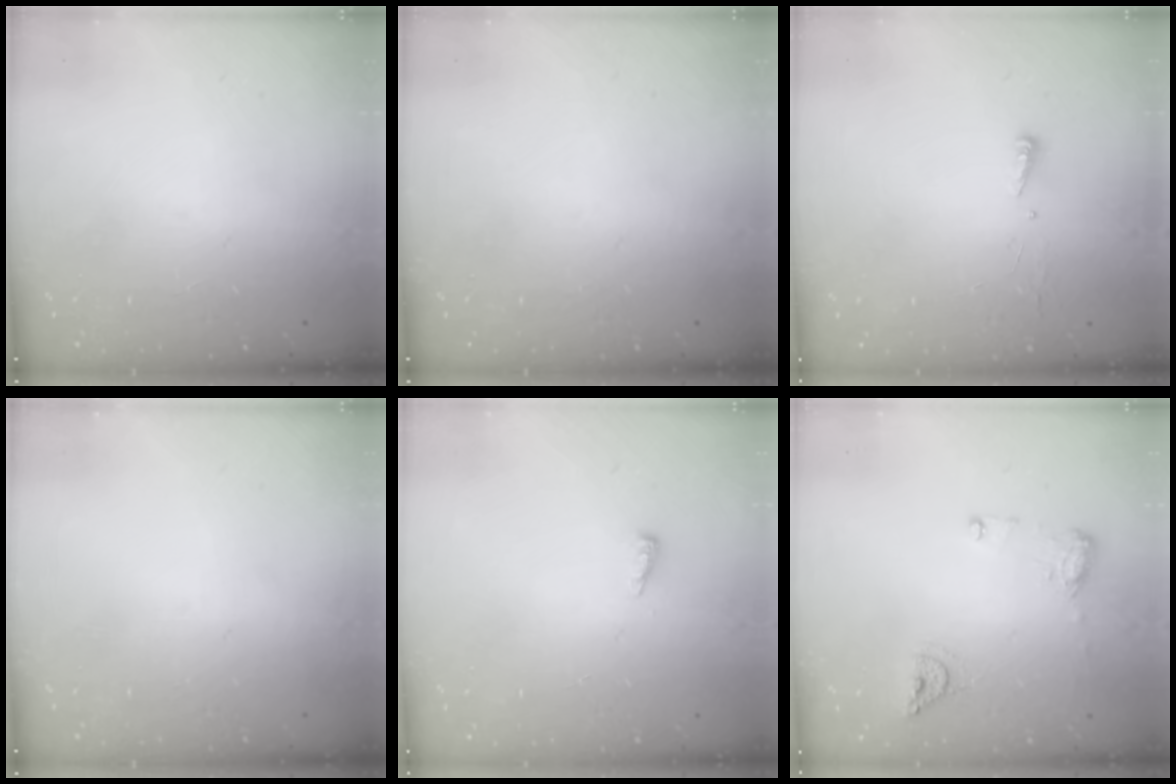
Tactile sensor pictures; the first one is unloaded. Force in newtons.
{"total": 0.0}
{"total": 4.1, "press": 4.0, "slide": 1.0}
{"total": 0.0}
{"total": 5.0, "press": 4.9, "slide": 0.9}
{"total": 9.1, "press": 9.1, "slide": 1.1}